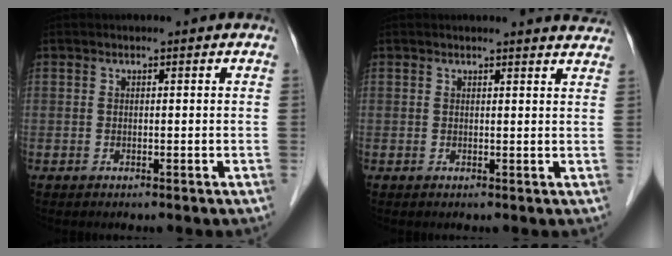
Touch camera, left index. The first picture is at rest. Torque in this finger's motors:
{"motor_torque": [0.35, -0.38, 0.02, 0.00]}